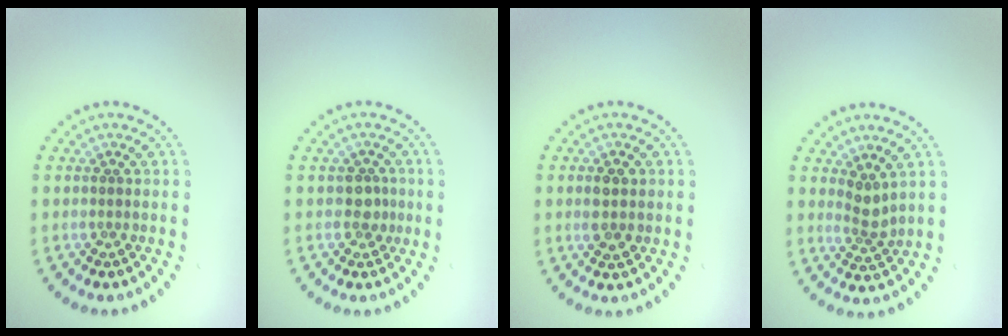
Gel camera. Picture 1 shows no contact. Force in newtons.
{"total": 1.7, "press": 1.5, "slide": 0.9}
{"total": 2.0, "press": 2.0, "slide": 0.0}
{"total": 2.1, "press": 1.6, "slide": 1.4}